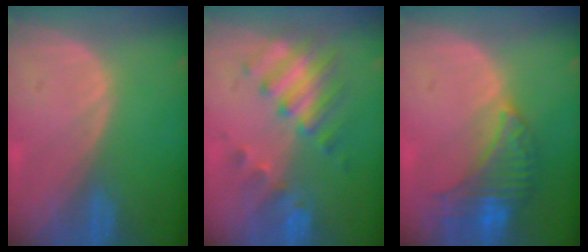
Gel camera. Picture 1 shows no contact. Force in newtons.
{"total": 7.9, "press": 7.1, "slide": 3.4}
{"total": 8.0, "press": 7.4, "slide": 3.0}